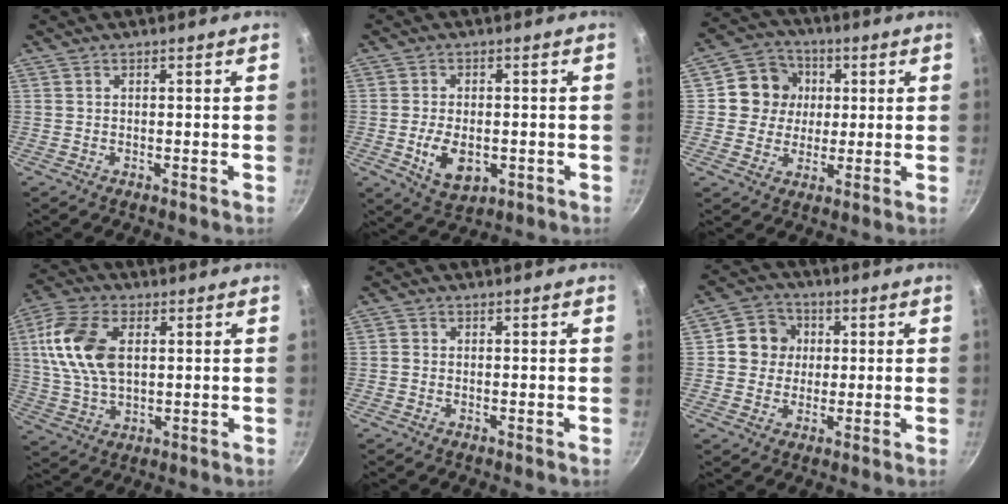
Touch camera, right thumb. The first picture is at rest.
{"total": 8.0, "force": [-1.7, 4.9, 6.1], "torque": [-0.097, -0.001, -0.019]}
{"total": 9.6, "force": [1.6, 9.0, 3.0], "torque": [-0.010, 0.012, 0.016]}
{"total": 14.0, "force": [2.8, 8.4, 10.9], "torque": [-0.204, 0.003, 0.049]}
{"total": 0.9, "force": [-0.4, 0.7, 0.3], "torque": [-0.003, 0.000, -0.010]}
{"total": 7.8, "force": [1.2, 7.2, 2.6], "torque": [-0.004, 0.011, 0.006]}